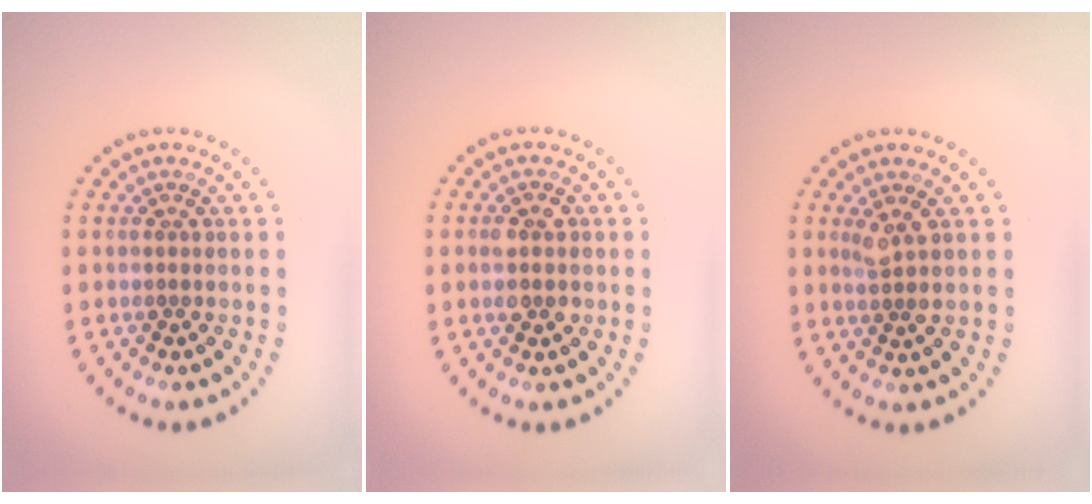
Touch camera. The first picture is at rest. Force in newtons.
{"total": 2.4, "press": 2.4, "slide": 0.2}
{"total": 1.6, "press": 1.3, "slide": 0.9}